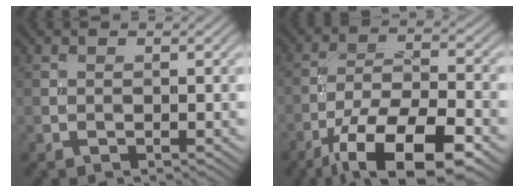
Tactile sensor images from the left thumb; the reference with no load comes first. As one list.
[{"total": 13.9, "force": [-8.3, 4.6, 10.2], "torque": [-0.190, -0.010, -0.147]}]